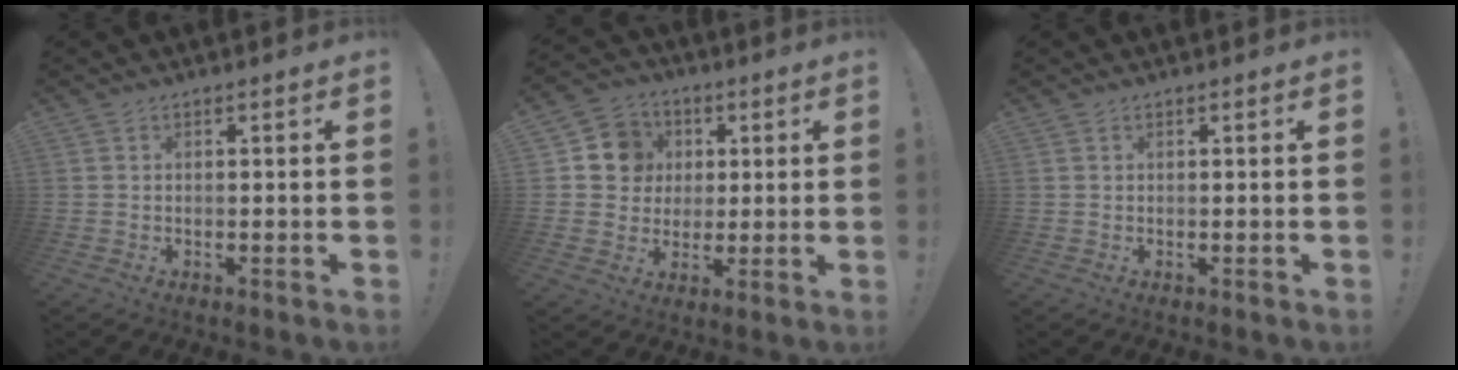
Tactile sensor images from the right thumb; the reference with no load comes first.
{"total": 9.8, "force": [1.9, 9.3, 2.4], "torque": [-0.025, -0.001, 0.042]}
{"total": 0.0}